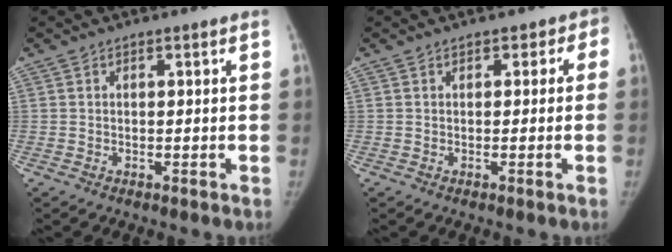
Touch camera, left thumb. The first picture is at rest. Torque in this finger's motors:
{"motor_torque": [-0.55, 0.05, -0.35, 0.00, 0.00]}